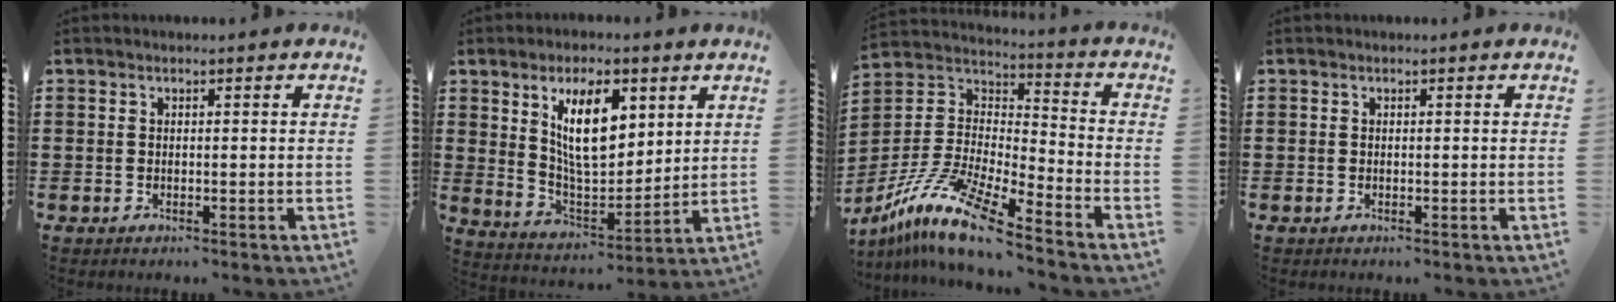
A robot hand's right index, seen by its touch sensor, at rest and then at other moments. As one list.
[{"total": 10.0, "force": [4.2, 4.2, 8.1], "torque": [-0.146, -0.001, 0.072]}, {"total": 12.6, "force": [-10.0, 1.6, 7.5], "torque": [-0.176, 0.004, -0.203]}, {"total": 0.0}]